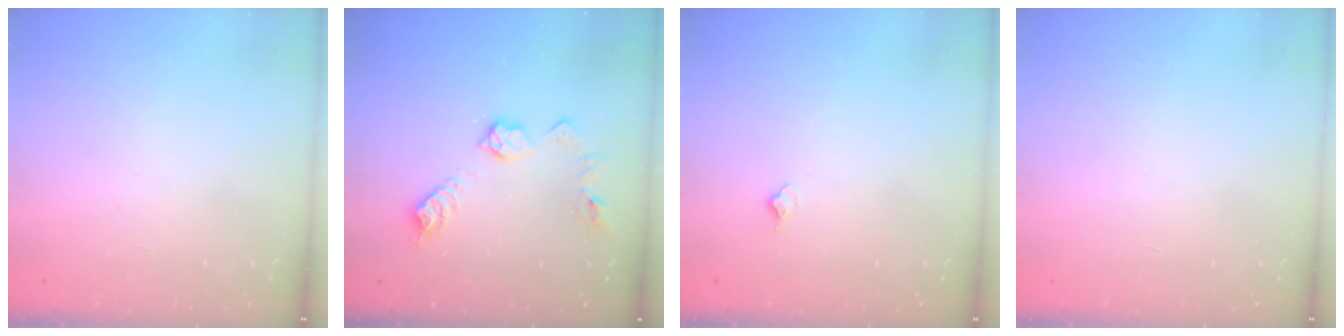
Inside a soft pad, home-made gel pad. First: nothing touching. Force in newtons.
{"total": 10.4, "press": 10.4, "slide": 0.5}
{"total": 3.9, "press": 3.8, "slide": 0.6}
{"total": 0.0}